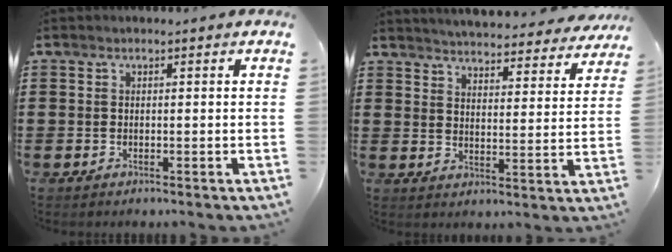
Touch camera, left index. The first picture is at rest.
{"total": 4.6, "force": [4.6, -0.4, 0.5], "torque": [-0.024, -0.038, 0.075]}